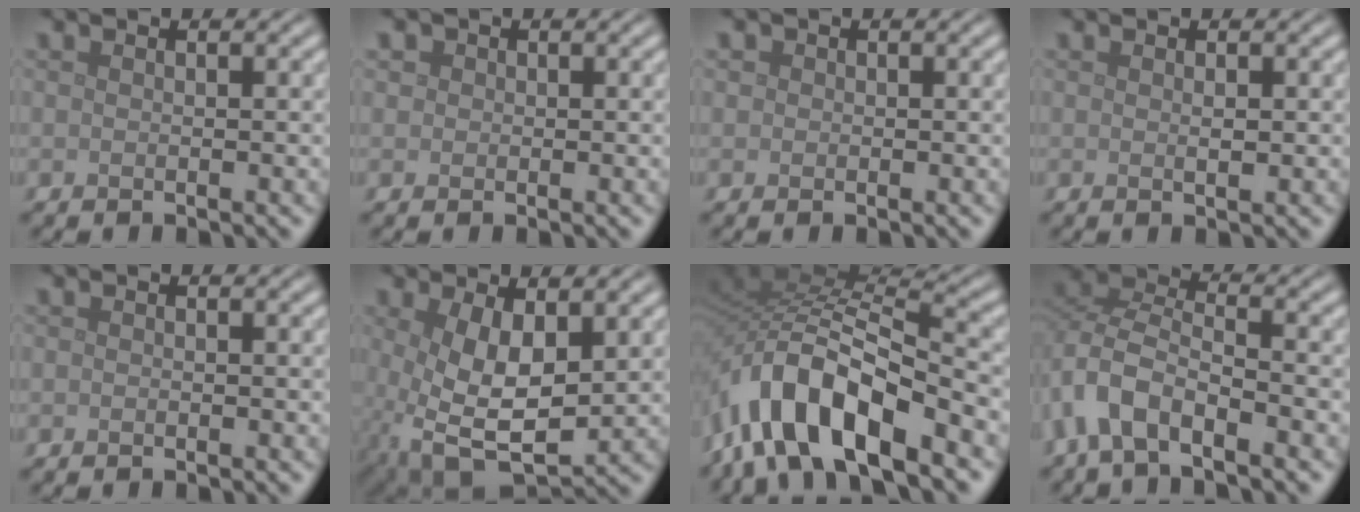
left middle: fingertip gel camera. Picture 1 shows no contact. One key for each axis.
{"total": 1.1, "fx": 0.4, "fy": 1.0, "fz": 0.2, "tx": 0.003, "ty": -0.001, "tz": 0.001}
{"total": 0.7, "fx": 0.1, "fy": 0.7, "fz": 0.0, "tx": 0.006, "ty": -0.001, "tz": -0.002}
{"total": 0.6, "fx": 0.1, "fy": 0.2, "fz": 0.6, "tx": -0.011, "ty": -0.001, "tz": 0.002}
{"total": 0.0}
{"total": 7.8, "fx": 0.0, "fy": 4.2, "fz": 6.6, "tx": -0.144, "ty": -0.018, "tz": 0.008}
{"total": 11.6, "fx": -6.2, "fy": 4.9, "fz": 8.5, "tx": -0.154, "ty": 0.012, "tz": -0.128}
{"total": 5.6, "fx": -3.4, "fy": 2.5, "fz": 3.7, "tx": -0.071, "ty": 0.003, "tz": -0.078}